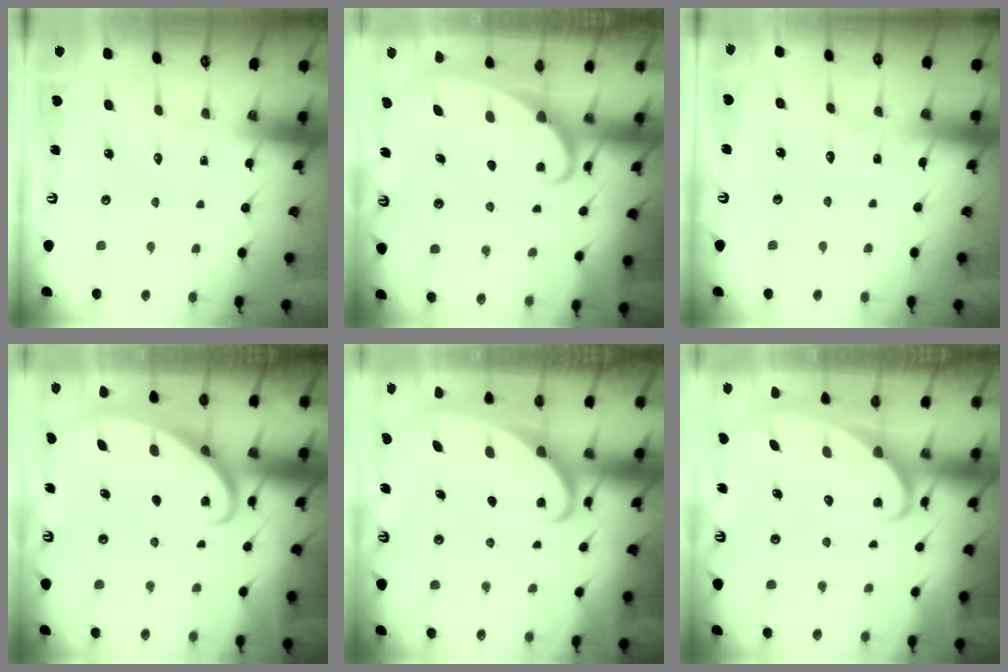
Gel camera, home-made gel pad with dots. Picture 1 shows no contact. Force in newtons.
{"total": 2.0, "press": 2.0, "slide": 0.2}
{"total": 4.3, "press": 4.3, "slide": 0.5}
{"total": 2.4, "press": 2.3, "slide": 0.3}
{"total": 2.8, "press": 2.7, "slide": 0.3}
{"total": 2.8, "press": 2.8, "slide": 0.2}